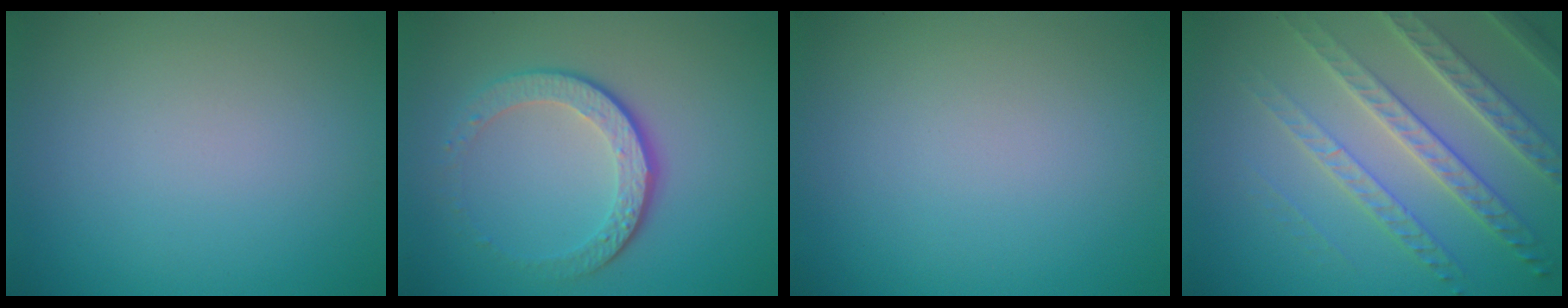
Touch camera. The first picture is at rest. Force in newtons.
{"total": 4.5, "press": 3.1, "slide": 3.3}
{"total": 0.0}
{"total": 6.8, "press": 4.9, "slide": 4.7}